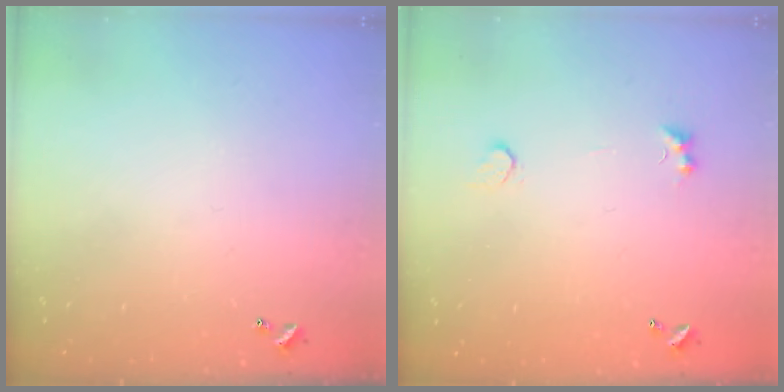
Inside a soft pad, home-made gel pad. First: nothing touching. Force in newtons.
{"total": 1.4, "press": 1.1, "slide": 0.9}